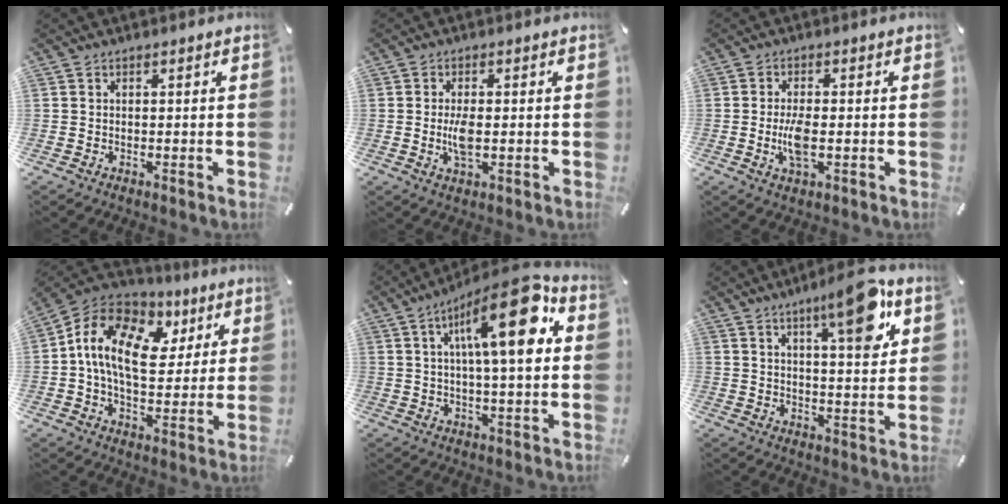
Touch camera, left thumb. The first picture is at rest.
{"total": 4.8, "force": [-0.3, 2.0, 4.3], "torque": [-0.099, -0.007, -0.010]}
{"total": 5.7, "force": [-0.8, 2.2, 5.2], "torque": [-0.115, -0.006, -0.020]}
{"total": 15.8, "force": [4.1, 10.4, 11.1], "torque": [-0.225, -0.010, 0.071]}
{"total": 19.0, "force": [5.8, 5.3, 17.3], "torque": [-0.255, -0.019, 0.081]}
{"total": 13.4, "force": [7.3, 3.5, 10.7], "torque": [-0.144, -0.042, 0.113]}